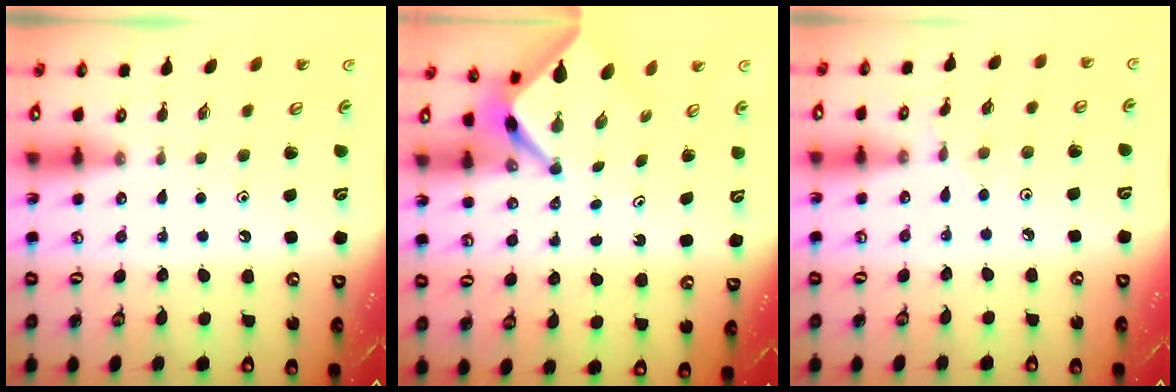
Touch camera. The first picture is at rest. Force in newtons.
{"total": 3.9, "press": 3.9, "slide": 0.2}
{"total": 2.2, "press": 2.2, "slide": 0.4}